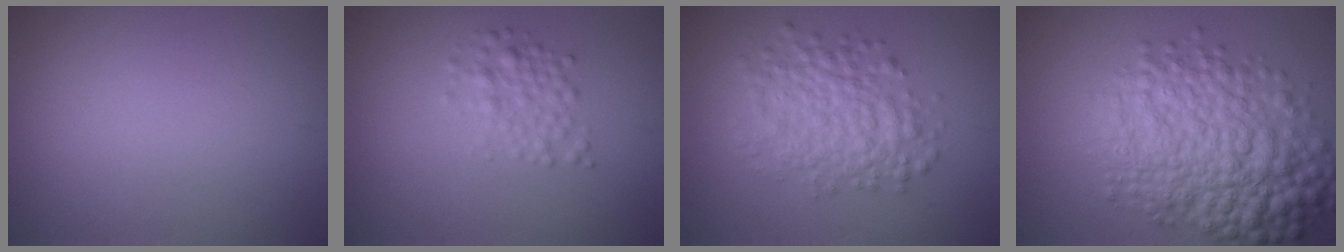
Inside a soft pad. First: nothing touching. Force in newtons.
{"total": 2.2, "press": 2.2, "slide": 0.0}
{"total": 5.2, "press": 5.2, "slide": 0.1}
{"total": 9.8, "press": 9.8, "slide": 0.2}